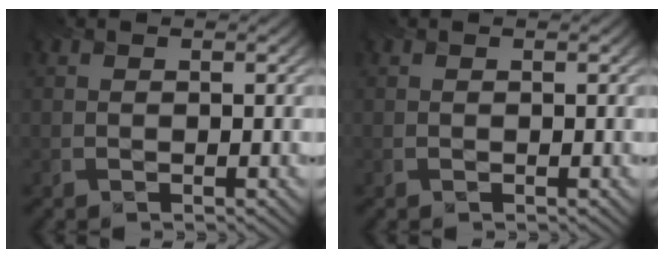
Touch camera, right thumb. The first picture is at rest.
{"total": 0.0}